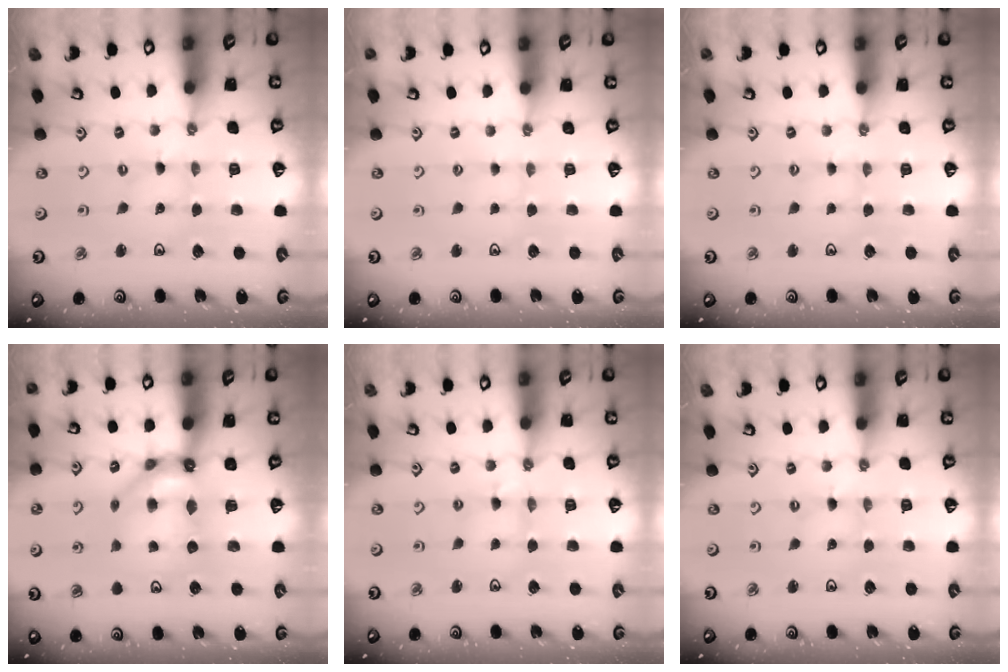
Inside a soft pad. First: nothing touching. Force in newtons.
{"total": 1.2, "press": 1.2, "slide": 0.2}
{"total": 1.2, "press": 1.1, "slide": 0.2}
{"total": 9.3, "press": 9.2, "slide": 1.0}
{"total": 4.0, "press": 4.0, "slide": 0.4}
{"total": 0.0}